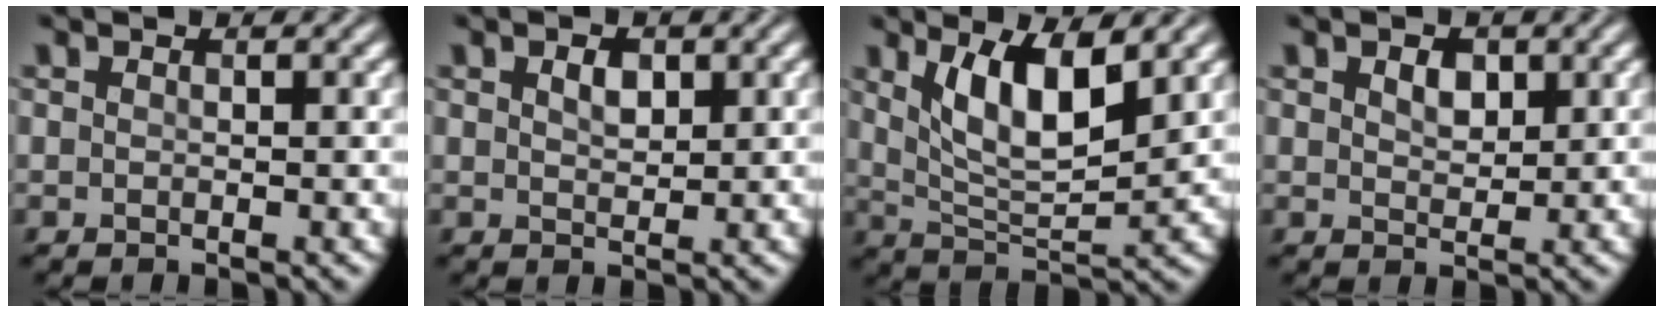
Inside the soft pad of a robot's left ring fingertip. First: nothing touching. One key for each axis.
{"total": 1.7, "fx": 0.8, "fy": 0.9, "fz": 1.1, "tx": -0.020, "ty": 0.001, "tz": 0.015}
{"total": 6.4, "fx": 2.7, "fy": 2.2, "fz": 5.4, "tx": -0.104, "ty": -0.009, "tz": 0.052}
{"total": 1.9, "fx": 0.9, "fy": 1.2, "fz": 1.2, "tx": -0.022, "ty": 0.000, "tz": 0.016}